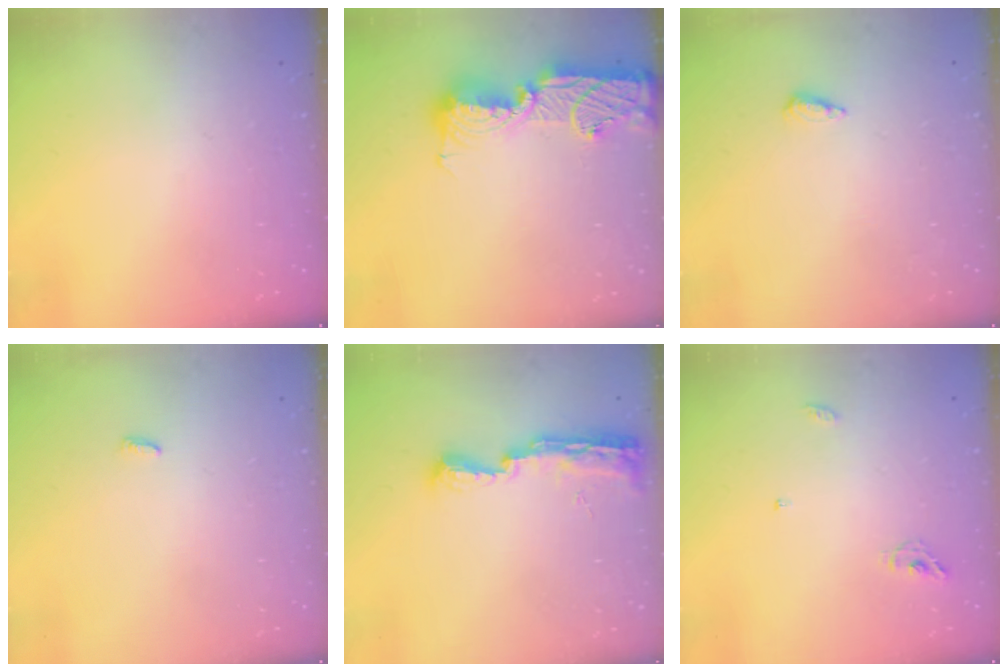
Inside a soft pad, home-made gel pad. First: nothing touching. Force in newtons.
{"total": 17.0, "press": 16.3, "slide": 4.7}
{"total": 4.1, "press": 4.1, "slide": 0.5}
{"total": 2.4, "press": 2.4, "slide": 0.2}
{"total": 9.3, "press": 9.3, "slide": 0.5}
{"total": 5.5, "press": 5.5, "slide": 0.4}